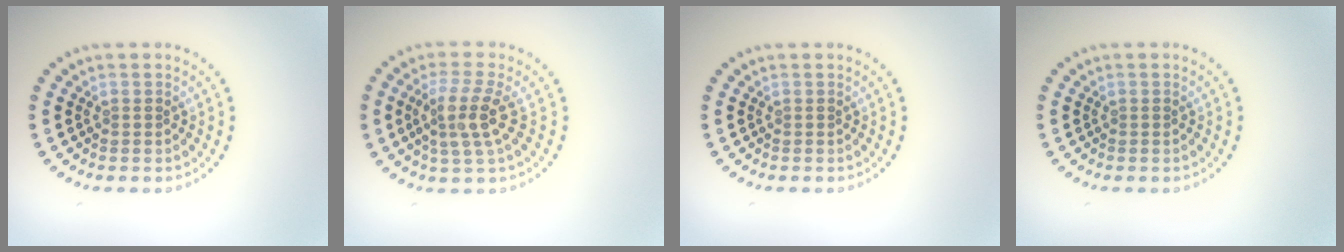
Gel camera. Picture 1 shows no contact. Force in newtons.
{"total": 3.6, "press": 3.0, "slide": 2.1}
{"total": 0.0}
{"total": 0.0}